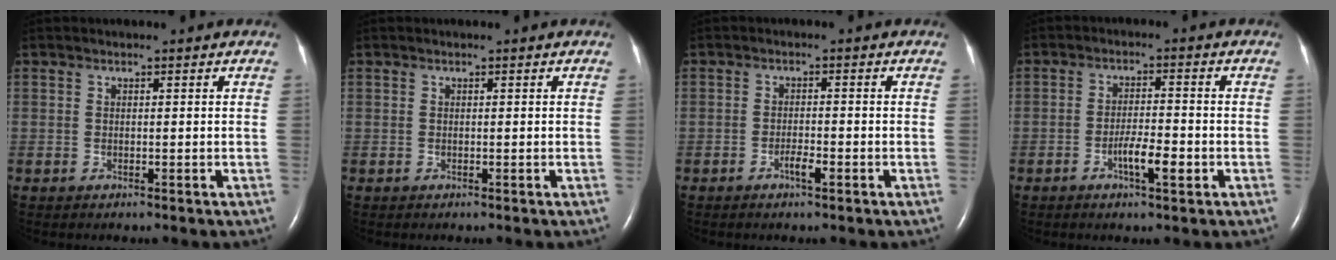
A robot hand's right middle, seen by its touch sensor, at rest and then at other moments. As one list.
[{"total": 0.0}, {"total": 1.9, "force": [-1.1, 0.2, 1.6], "torque": [-0.029, 0.001, -0.020]}, {"total": 4.4, "force": [-1.9, 0.7, 3.9], "torque": [-0.070, 0.001, -0.031]}]